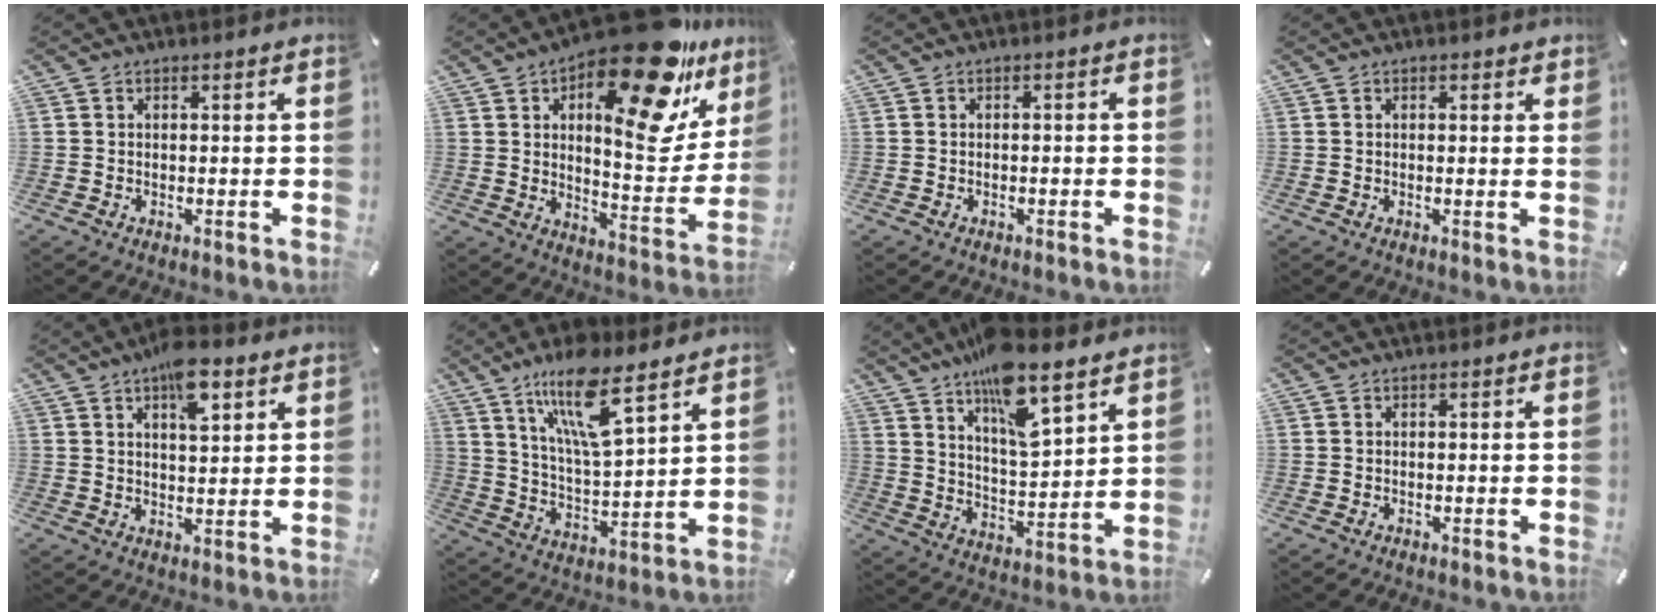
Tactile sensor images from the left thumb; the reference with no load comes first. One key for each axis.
{"total": 24.0, "fx": 14.6, "fy": 9.3, "fz": 16.7, "tx": -0.225, "ty": -0.104, "tz": 0.234}
{"total": 0.8, "fx": -0.4, "fy": 0.2, "fz": 0.7, "tx": -0.014, "ty": 0.000, "tz": -0.007}
{"total": 1.1, "fx": 0.4, "fy": 0.3, "fz": 1.0, "tx": -0.012, "ty": -0.002, "tz": 0.005}
{"total": 8.7, "fx": 5.0, "fy": 3.7, "fz": 6.0, "tx": -0.081, "ty": -0.022, "tz": 0.081}
{"total": 15.1, "fx": 10.0, "fy": 3.9, "fz": 10.6, "tx": -0.211, "ty": -0.041, "tz": 0.170}
{"total": 14.0, "fx": 10.5, "fy": 4.3, "fz": 8.2, "tx": -0.134, "ty": -0.066, "tz": 0.181}
{"total": 0.0}